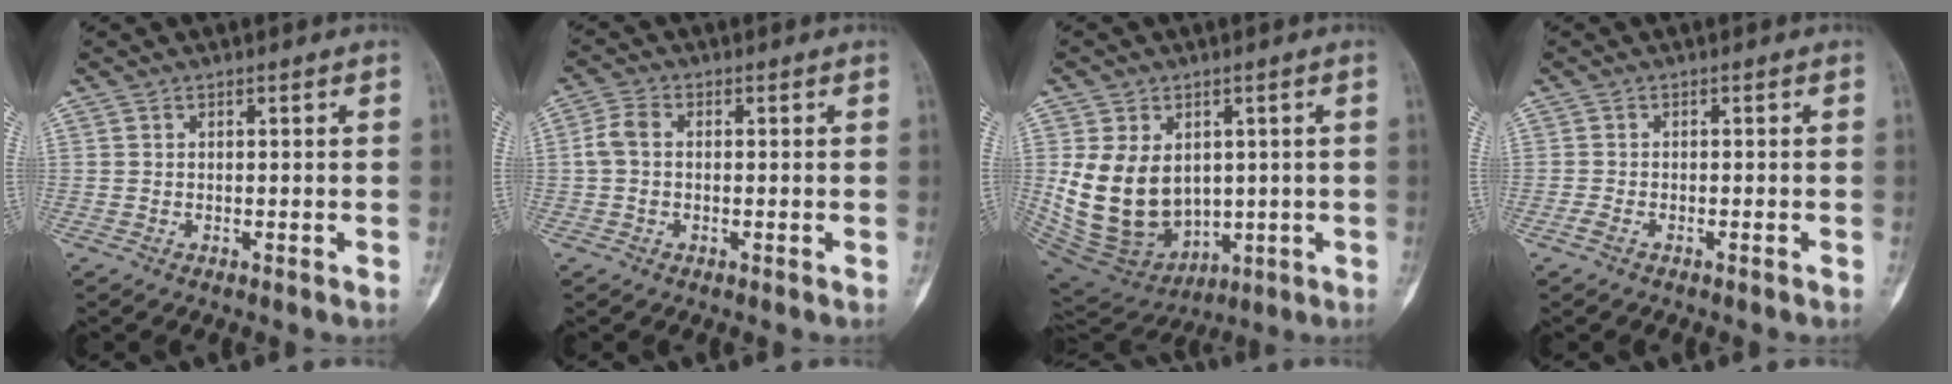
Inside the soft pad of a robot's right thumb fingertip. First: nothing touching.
{"total": 3.9, "force": [0.1, 2.7, 2.8], "torque": [-0.060, 0.013, -0.005]}
{"total": 16.6, "force": [1.3, 12.3, 11.0], "torque": [-0.176, -0.016, 0.059]}
{"total": 1.4, "force": [-0.9, 0.6, 0.9], "torque": [-0.026, 0.001, -0.019]}